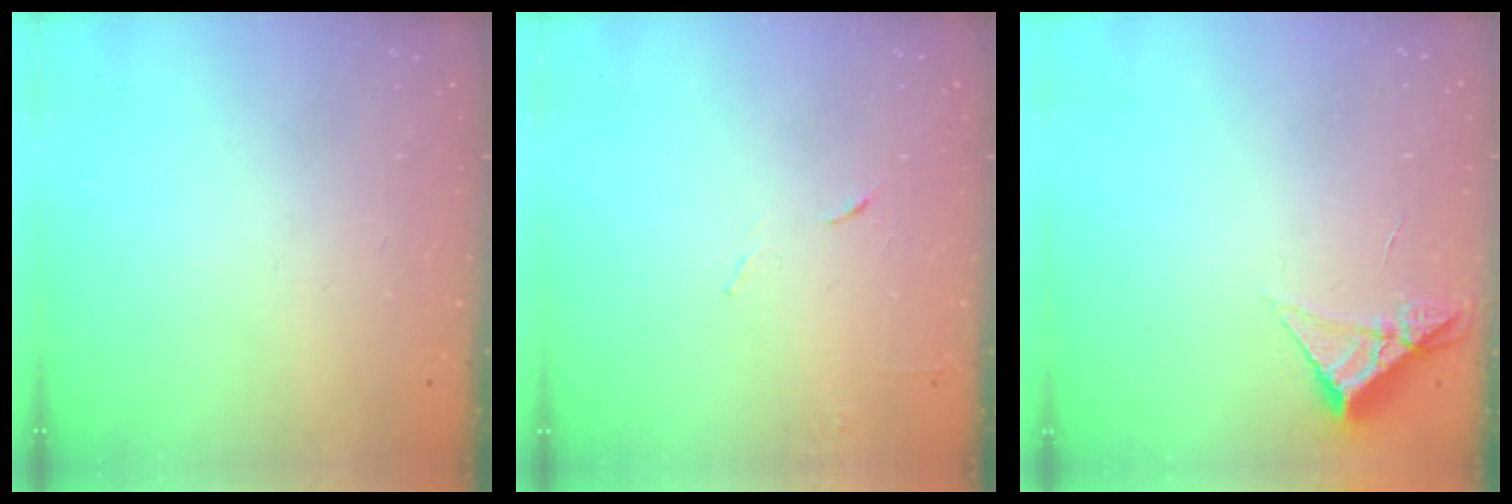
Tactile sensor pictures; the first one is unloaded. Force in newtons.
{"total": 4.8, "press": 4.7, "slide": 0.8}
{"total": 5.2, "press": 5.2, "slide": 0.3}